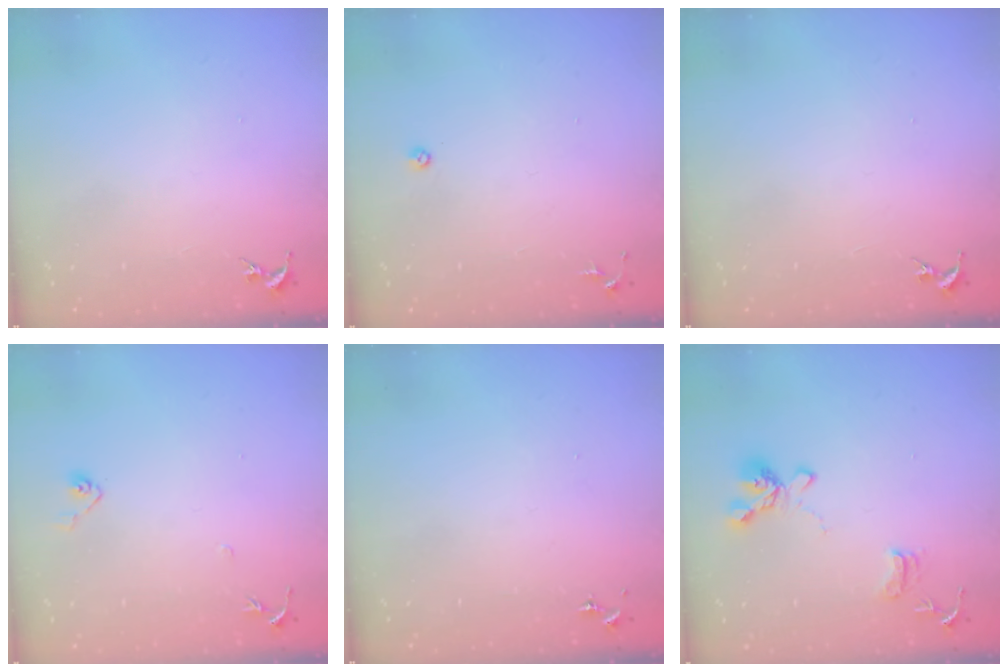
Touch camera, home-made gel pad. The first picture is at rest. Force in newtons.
{"total": 3.5, "press": 3.4, "slide": 0.7}
{"total": 0.0}
{"total": 4.8, "press": 4.7, "slide": 1.0}
{"total": 0.0}
{"total": 14.7, "press": 14.6, "slide": 1.5}